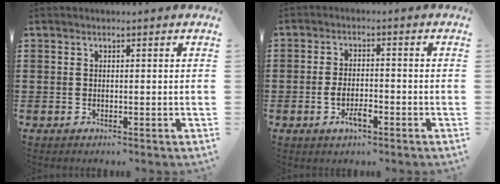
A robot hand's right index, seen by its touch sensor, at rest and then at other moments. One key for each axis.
{"total": 3.8, "fx": -1.6, "fy": 1.6, "fz": 3.1, "tx": -0.060, "ty": 0.003, "tz": -0.031}